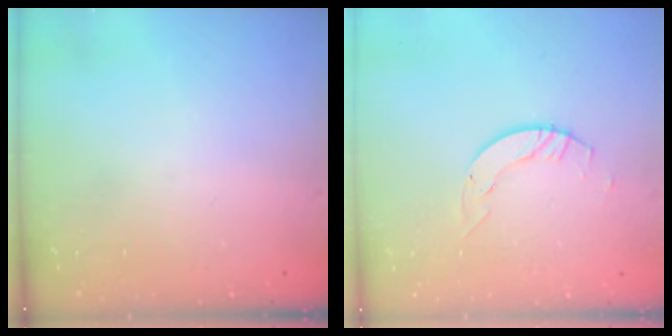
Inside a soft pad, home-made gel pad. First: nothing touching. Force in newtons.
{"total": 2.1, "press": 2.1, "slide": 0.3}